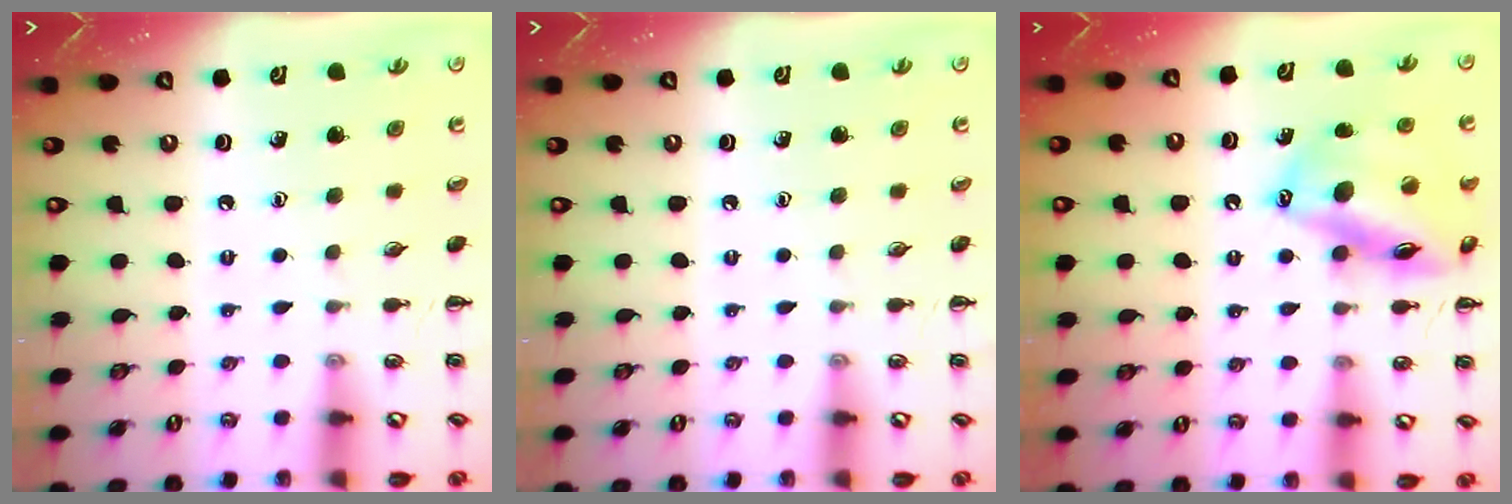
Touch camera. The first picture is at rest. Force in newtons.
{"total": 0.0}
{"total": 17.0, "press": 16.7, "slide": 3.4}